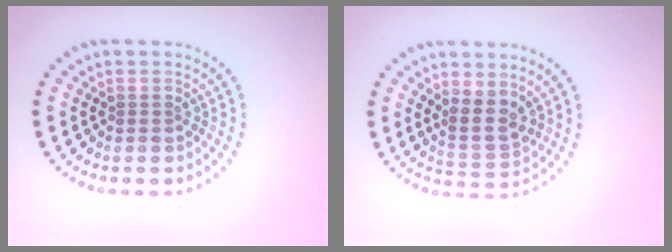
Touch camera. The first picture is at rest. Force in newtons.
{"total": 2.7, "press": 2.1, "slide": 1.6}